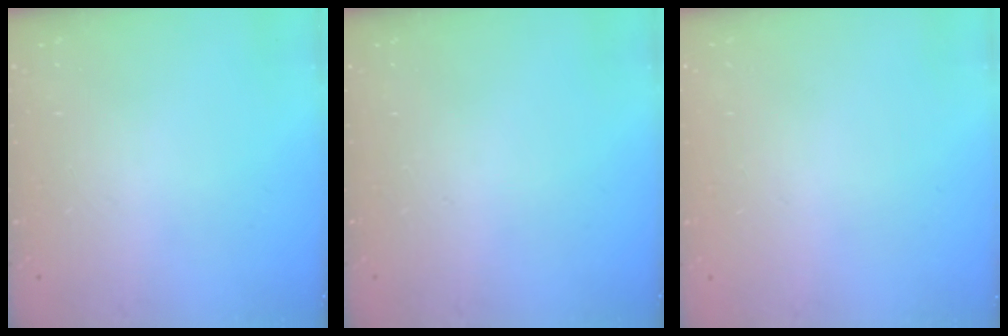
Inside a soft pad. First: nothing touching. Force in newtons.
{"total": 0.0}
{"total": 0.0}